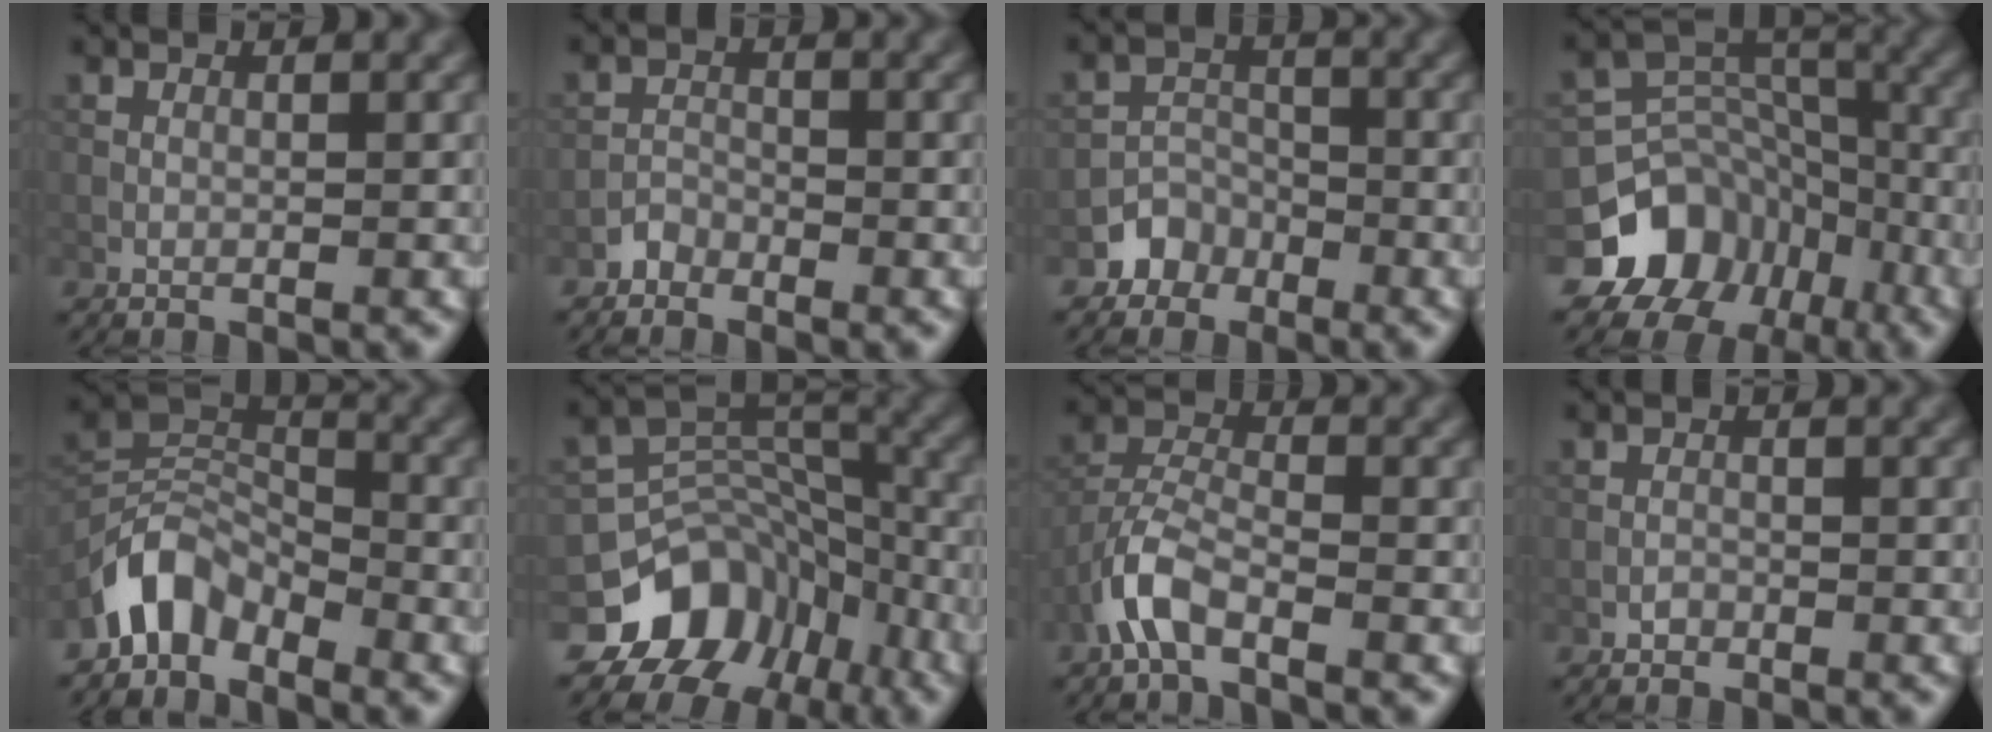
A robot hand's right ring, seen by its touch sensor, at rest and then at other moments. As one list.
[{"total": 1.4, "force": [-1.2, 0.7, 0.1], "torque": [0.002, 0.009, -0.023]}, {"total": 2.6, "force": [-1.8, 1.9, 0.2], "torque": [0.010, 0.008, -0.033]}, {"total": 12.3, "force": [-7.3, 9.4, 2.8], "torque": [-0.058, 0.007, -0.123]}, {"total": 4.9, "force": [-3.8, 2.5, 1.8], "torque": [-0.028, 0.007, -0.085]}, {"total": 10.4, "force": [-6.3, 7.6, 3.3], "torque": [-0.047, 0.025, -0.105]}, {"total": 4.1, "force": [-2.6, 1.6, 2.7], "torque": [-0.053, 0.009, -0.062]}, {"total": 0.6, "force": [-0.4, 0.5, 0.1], "torque": [0.000, -0.001, -0.008]}]